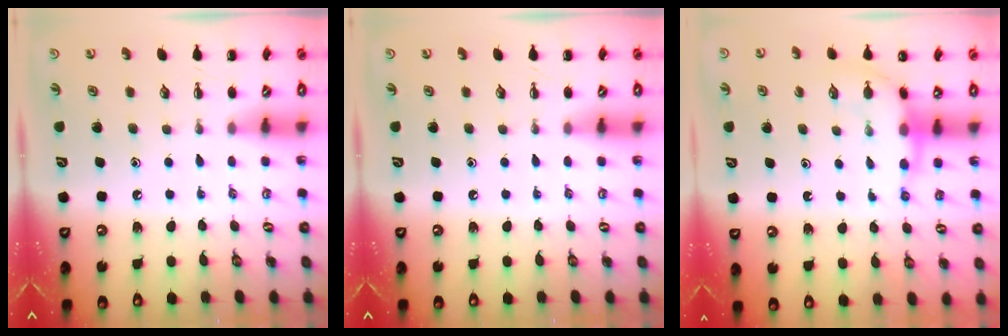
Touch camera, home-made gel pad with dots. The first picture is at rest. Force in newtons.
{"total": 0.0}
{"total": 7.5, "press": 7.5, "slide": 1.0}